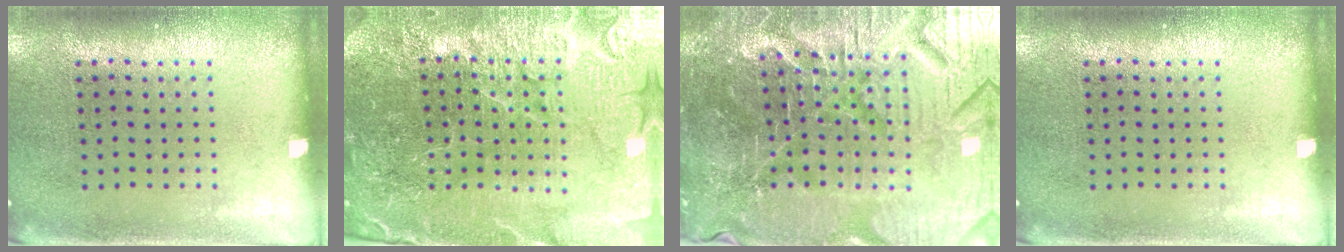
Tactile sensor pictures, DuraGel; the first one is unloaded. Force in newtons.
{"total": 5.5, "press": 5.0, "slide": 2.3}
{"total": 6.5, "press": 6.0, "slide": 2.6}
{"total": 0.0}